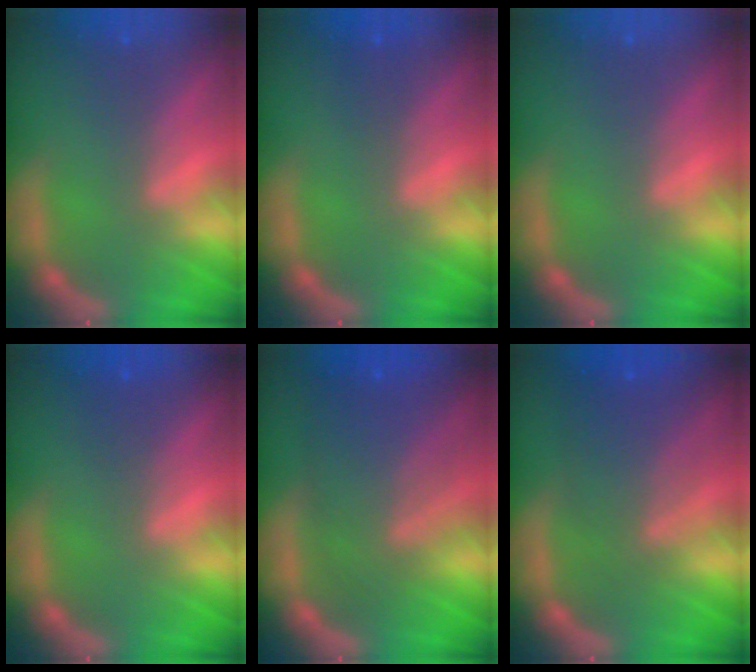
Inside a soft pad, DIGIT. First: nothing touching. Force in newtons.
{"total": 1.0}
{"total": 0.0}
{"total": 1.5}
{"total": 8.1}
{"total": 6.0}